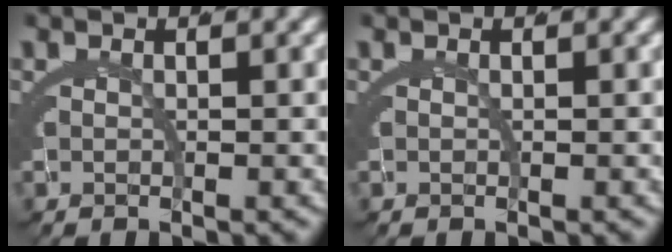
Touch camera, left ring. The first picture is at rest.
{"total": 0.0}